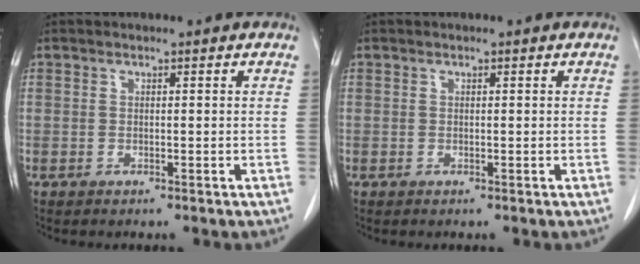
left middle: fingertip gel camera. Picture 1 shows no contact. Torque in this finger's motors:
{"motor_torque": [-0.09, 0.09, -0.08, 0.00]}